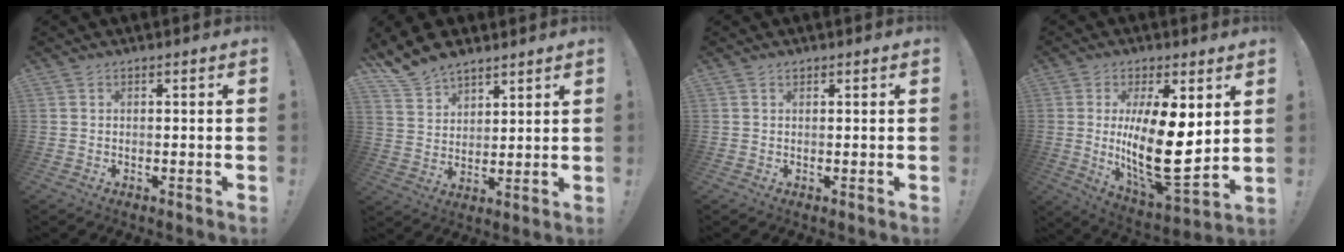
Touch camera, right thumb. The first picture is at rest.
{"total": 10.6, "force": [9.0, 5.1, 2.6], "torque": [-0.064, -0.059, 0.178]}
{"total": 0.5, "force": [0.4, 0.3, 0.0], "torque": [0.003, -0.001, 0.007]}
{"total": 18.6, "force": [2.0, 7.4, 17.0], "torque": [-0.292, -0.039, 0.038]}